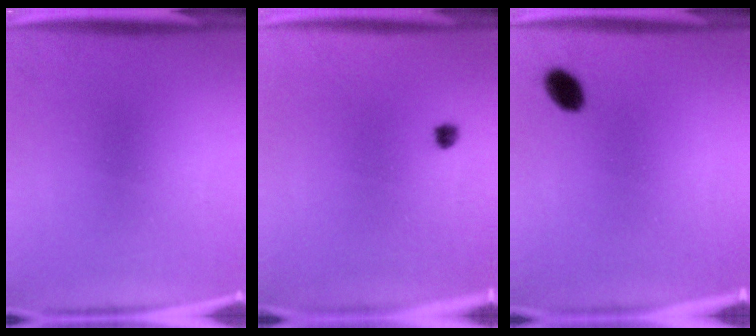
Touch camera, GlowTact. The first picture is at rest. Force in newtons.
{"total": 1.2}
{"total": 3.7}